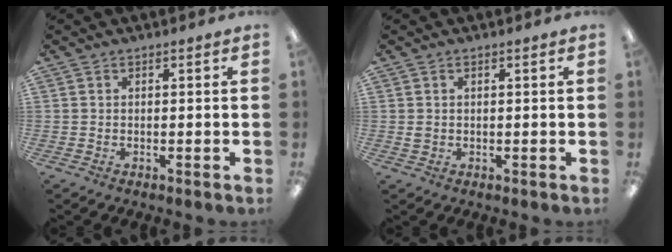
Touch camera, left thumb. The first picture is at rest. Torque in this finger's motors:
{"motor_torque": [-0.02, 0.14, 0.27, -0.19, -0.04]}